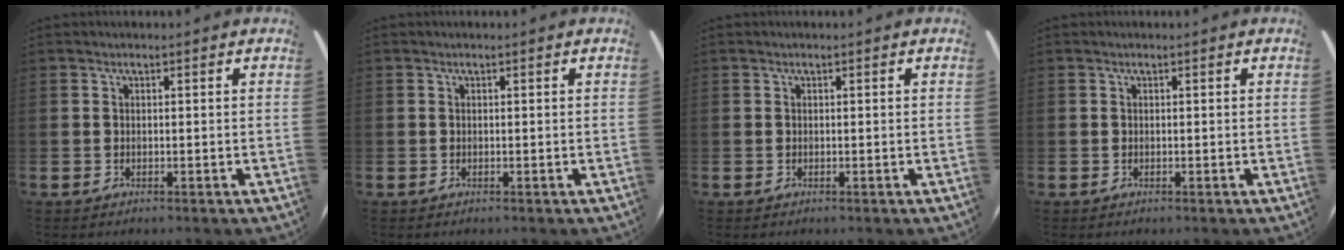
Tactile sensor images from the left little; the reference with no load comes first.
{"total": 0.0}
{"total": 0.0}
{"total": 0.0}